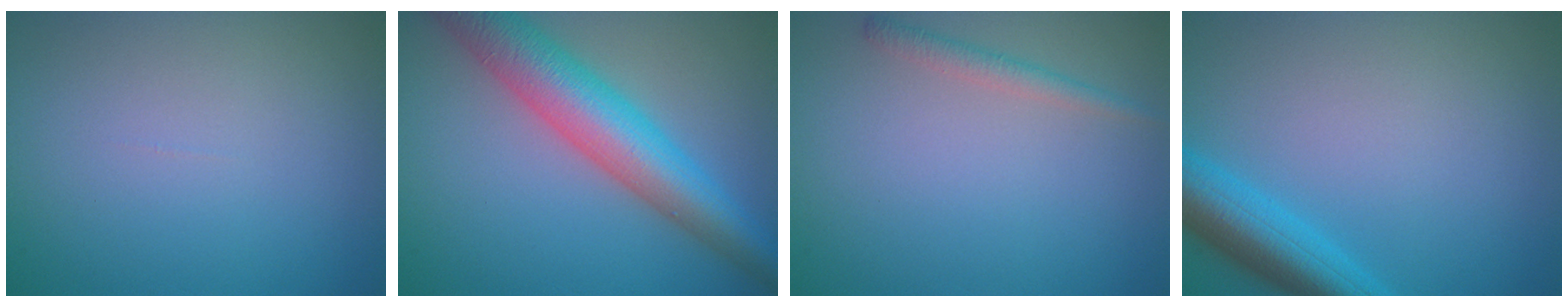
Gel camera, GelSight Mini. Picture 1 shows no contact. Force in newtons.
{"total": 8.1, "press": 8.1, "slide": 0.1}
{"total": 1.4, "press": 1.4, "slide": 0.1}
{"total": 5.3, "press": 5.3, "slide": 0.3}